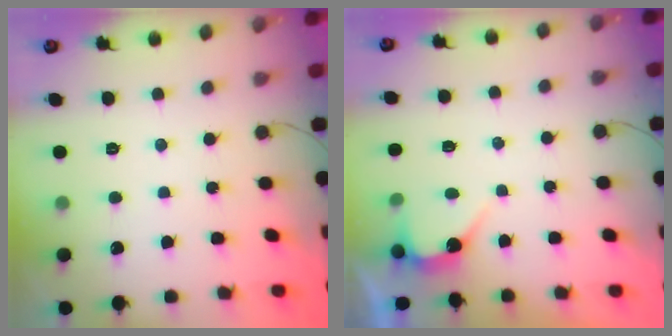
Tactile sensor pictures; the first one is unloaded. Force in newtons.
{"total": 4.1, "press": 4.1, "slide": 0.3}